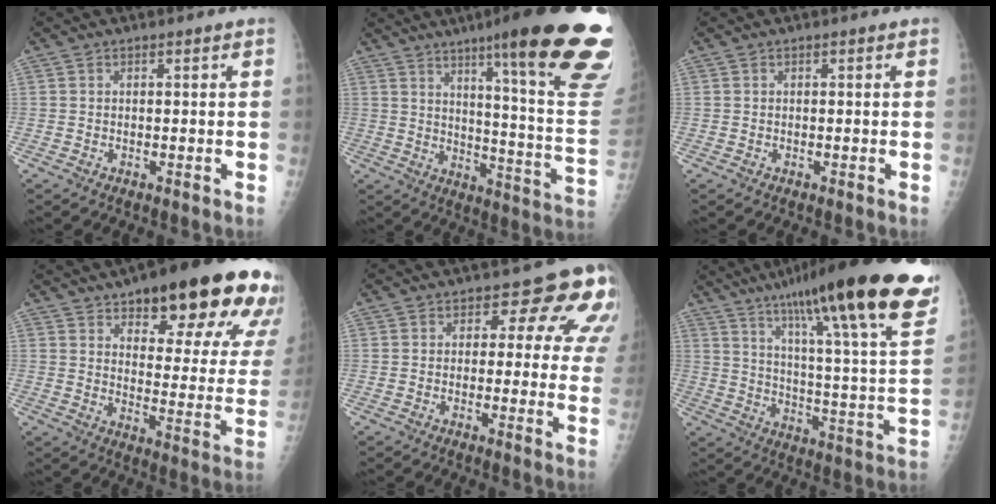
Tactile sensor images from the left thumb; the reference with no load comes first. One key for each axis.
{"total": 28.1, "fx": 17.5, "fy": 2.8, "fz": 21.8, "tx": -0.231, "ty": -0.085, "tz": 0.238}
{"total": 0.0}
{"total": 26.5, "fx": 16.4, "fy": 8.5, "fz": 18.9, "tx": -0.208, "ty": -0.056, "tz": 0.217}
{"total": 10.6, "fx": 4.9, "fy": 5.9, "fz": 7.2, "tx": -0.032, "ty": -0.018, "tz": 0.040}
{"total": 31.1, "fx": 19.7, "fy": 4.2, "fz": 23.7, "tx": -0.319, "ty": -0.056, "tz": 0.291}